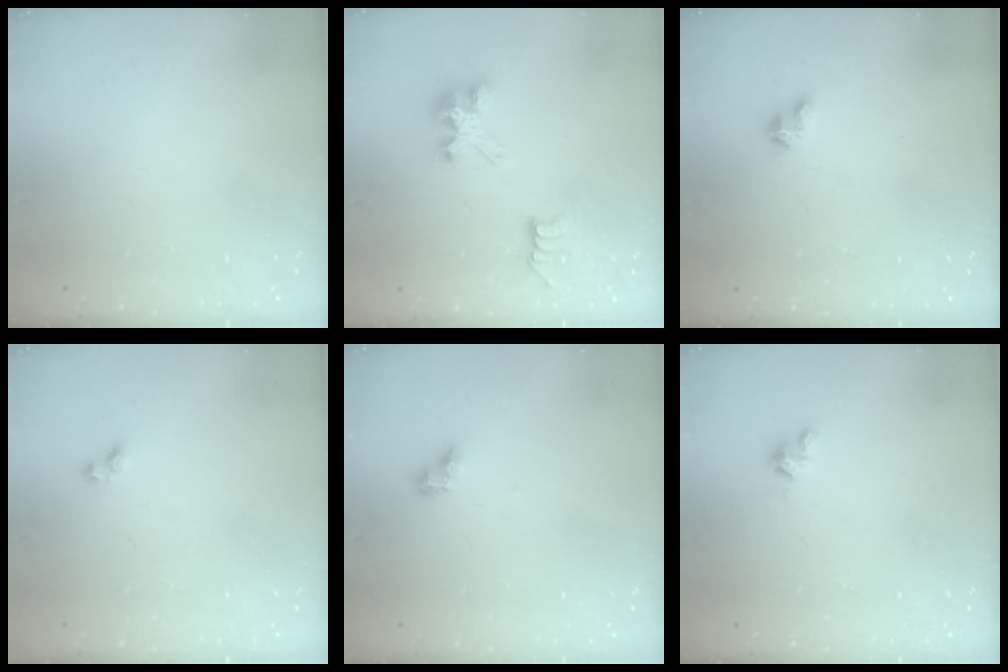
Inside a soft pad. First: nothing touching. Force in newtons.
{"total": 6.7, "press": 6.7, "slide": 0.1}
{"total": 2.8, "press": 2.8, "slide": 0.2}
{"total": 4.0, "press": 3.7, "slide": 1.6}
{"total": 6.1, "press": 6.1, "slide": 0.3}
{"total": 3.6, "press": 3.6, "slide": 0.4}